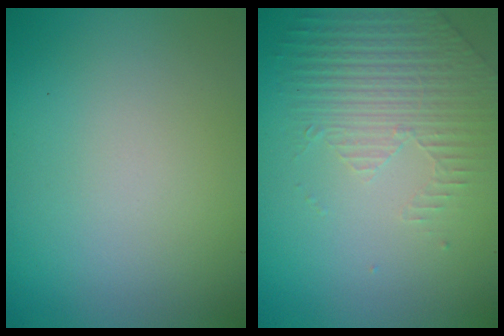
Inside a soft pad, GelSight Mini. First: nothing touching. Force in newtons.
{"total": 2.1, "press": 1.8, "slide": 1.0}